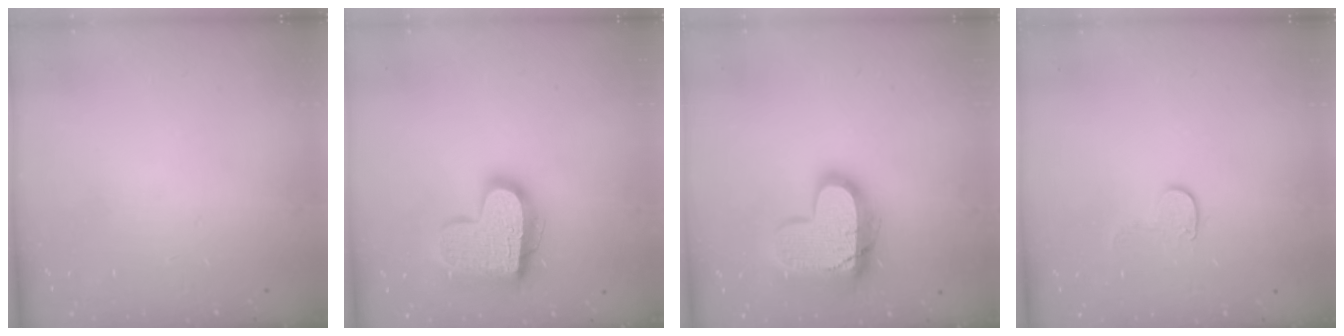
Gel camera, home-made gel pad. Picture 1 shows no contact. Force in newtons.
{"total": 18.0, "press": 17.9, "slide": 1.6}
{"total": 17.0, "press": 16.9, "slide": 1.1}
{"total": 6.8, "press": 6.8, "slide": 0.3}